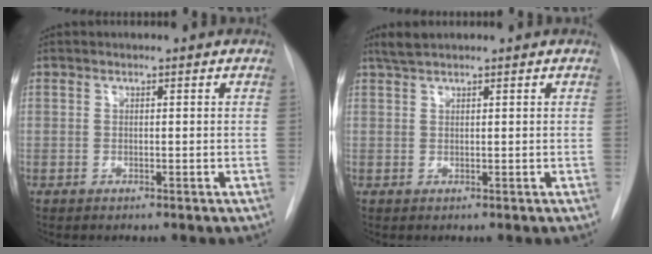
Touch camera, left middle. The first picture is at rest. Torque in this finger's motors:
{"motor_torque": [0.05, -0.04, 0.02, 0.00]}